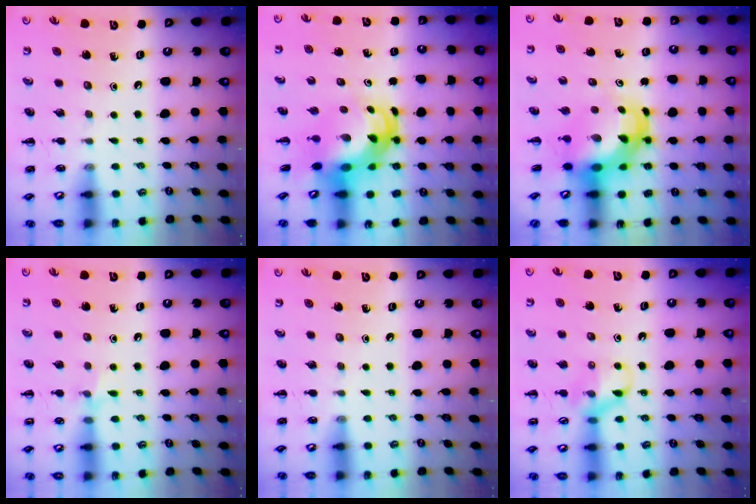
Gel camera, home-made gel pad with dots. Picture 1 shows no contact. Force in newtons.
{"total": 6.9, "press": 6.7, "slide": 2.0}
{"total": 6.3, "press": 6.1, "slide": 1.6}
{"total": 6.3, "press": 6.1, "slide": 1.5}
{"total": 0.0}
{"total": 10.6, "press": 10.6, "slide": 0.9}